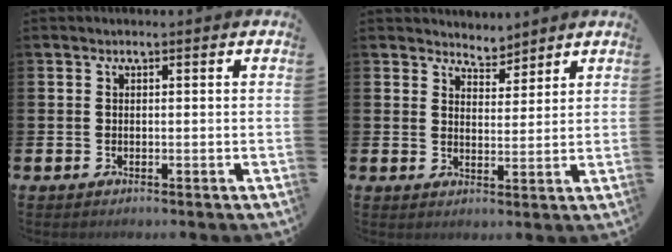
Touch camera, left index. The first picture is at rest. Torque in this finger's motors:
{"motor_torque": [-0.08, -0.19, 0.04, 0.01]}